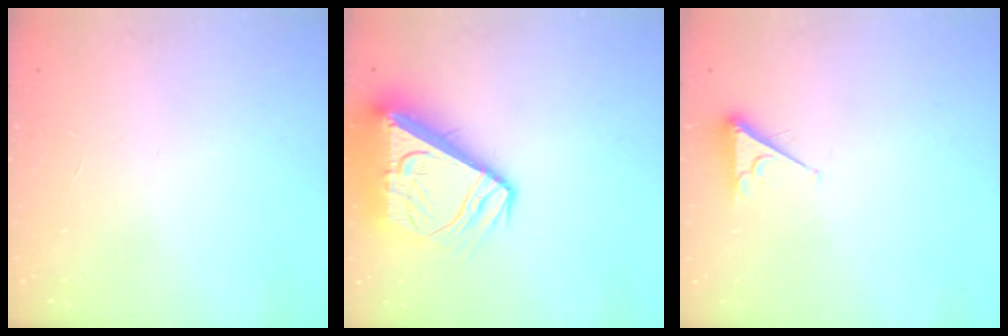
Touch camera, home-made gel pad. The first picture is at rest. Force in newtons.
{"total": 15.3, "press": 15.3, "slide": 1.6}
{"total": 3.7, "press": 3.6, "slide": 0.6}